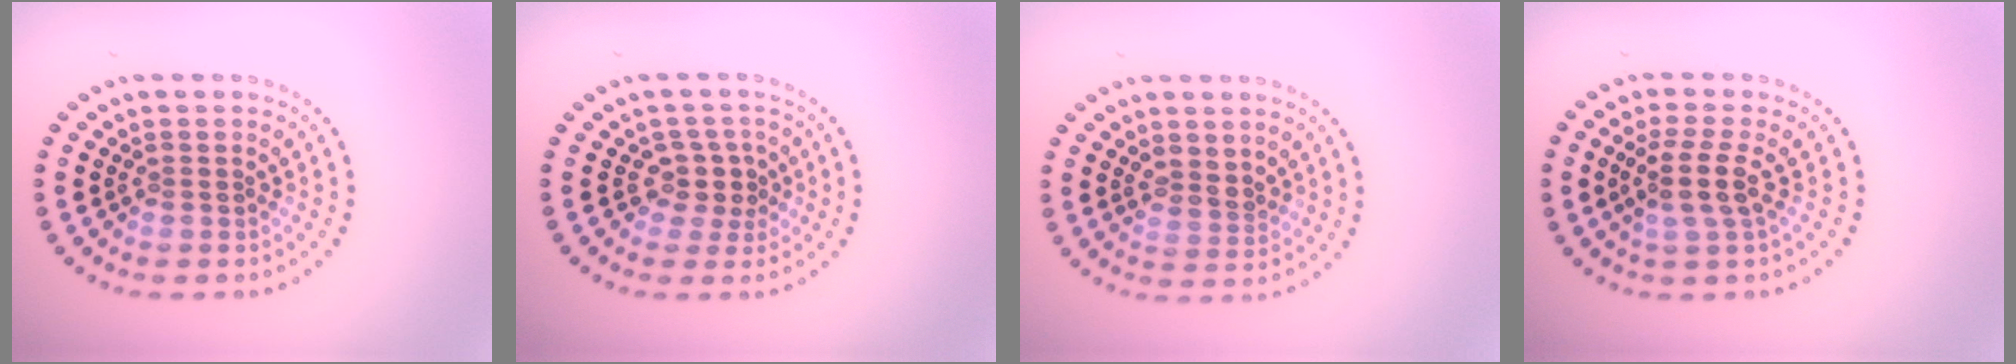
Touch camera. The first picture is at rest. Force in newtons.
{"total": 2.5, "press": 1.9, "slide": 1.6}
{"total": 1.7, "press": 1.5, "slide": 0.7}
{"total": 2.8, "press": 2.3, "slide": 1.6}